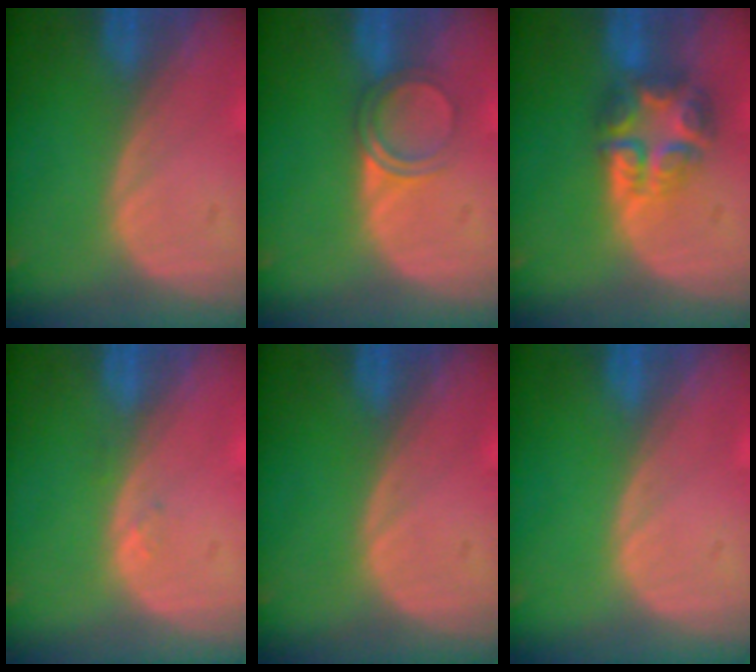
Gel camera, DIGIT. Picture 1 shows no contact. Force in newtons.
{"total": 3.6, "press": 3.3, "slide": 1.2}
{"total": 7.8, "press": 6.8, "slide": 3.8}
{"total": 0.9, "press": 0.8, "slide": 0.4}
{"total": 0.0}
{"total": 0.0}